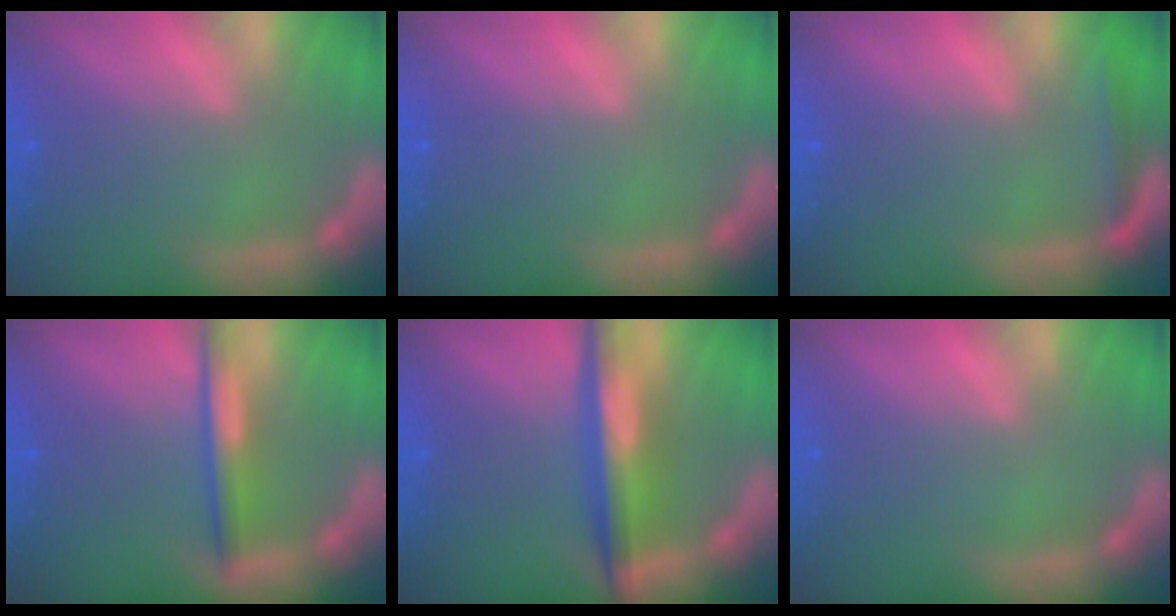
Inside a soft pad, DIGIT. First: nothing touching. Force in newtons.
{"total": 0.0}
{"total": 1.9}
{"total": 3.4}
{"total": 6.0}
{"total": 0.0}